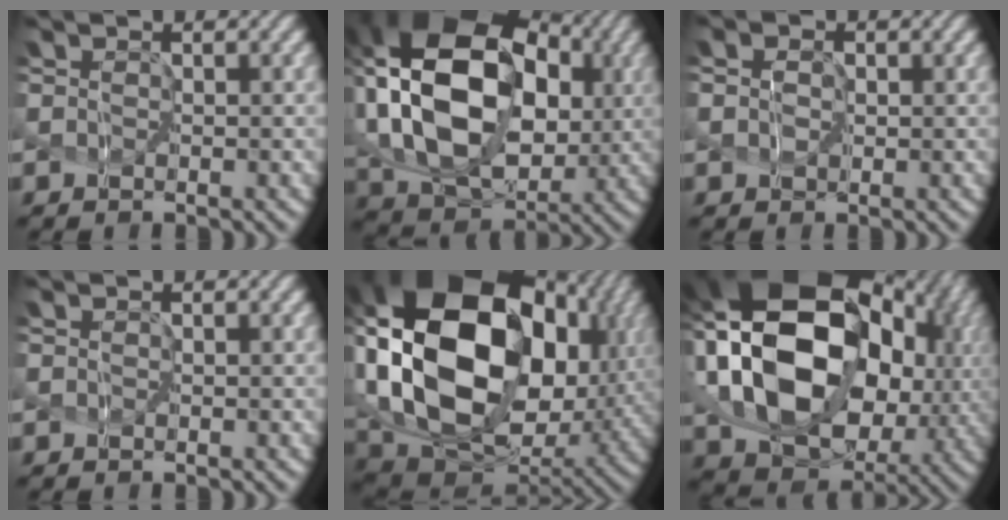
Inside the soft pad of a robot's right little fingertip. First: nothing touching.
{"total": 16.1, "force": [1.6, 11.5, 11.1], "torque": [-0.226, -0.011, 0.052]}
{"total": 1.3, "force": [0.2, 1.1, 0.8], "torque": [-0.018, 0.004, 0.000]}
{"total": 0.0}
{"total": 20.0, "force": [3.5, 14.8, 13.0], "torque": [-0.329, -0.024, 0.103]}
{"total": 18.3, "force": [2.7, 13.6, 12.0], "torque": [-0.273, -0.007, 0.068]}